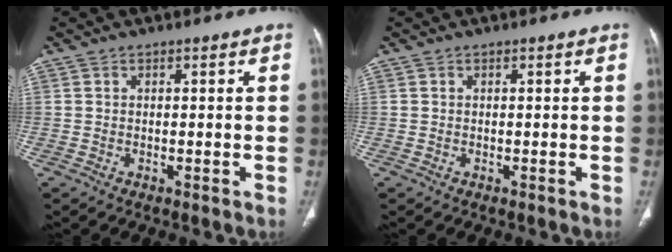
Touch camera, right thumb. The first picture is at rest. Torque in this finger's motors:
{"motor_torque": [0.00, 0.00, 0.00, 0.00, 0.00]}